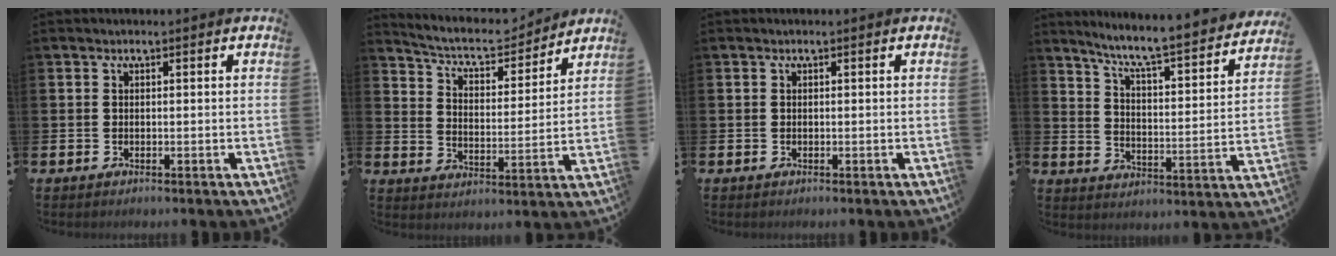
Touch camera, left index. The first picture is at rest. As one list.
[{"total": 7.0, "force": [6.6, 1.6, 1.8], "torque": [-0.057, -0.052, 0.109]}, {"total": 0.0}, {"total": 6.9, "force": [6.4, 0.1, 2.7], "torque": [-0.075, -0.058, 0.101]}]